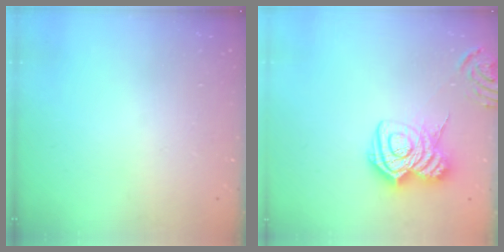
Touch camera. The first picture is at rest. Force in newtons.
{"total": 16.7, "press": 16.7, "slide": 1.3}